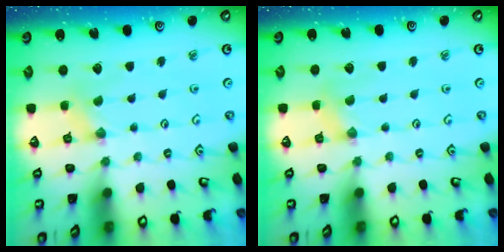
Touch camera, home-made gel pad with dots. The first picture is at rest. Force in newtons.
{"total": 1.1, "press": 1.1, "slide": 0.2}